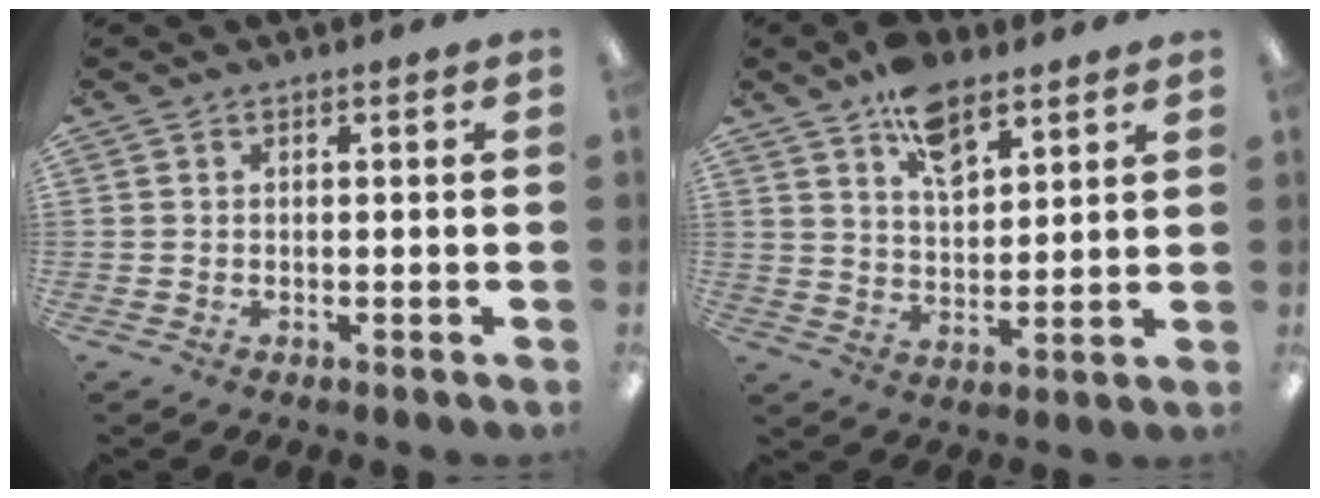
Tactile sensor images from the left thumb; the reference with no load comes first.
{"total": 10.5, "force": [7.0, 5.2, 5.8], "torque": [-0.084, -0.035, 0.124]}